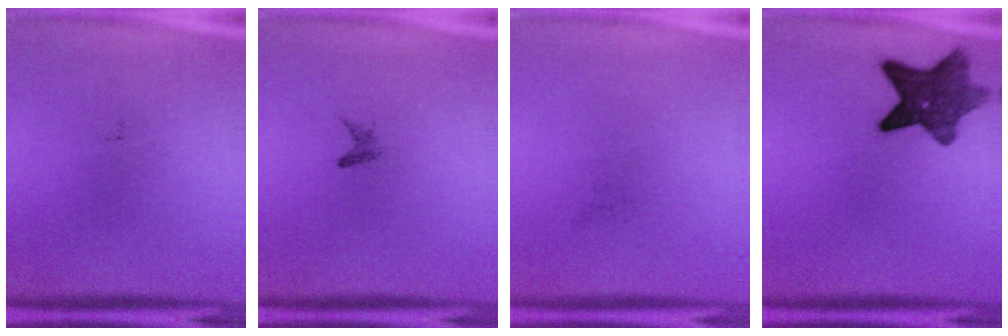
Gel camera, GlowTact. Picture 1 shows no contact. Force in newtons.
{"total": 0.9}
{"total": 0.0}
{"total": 9.9}